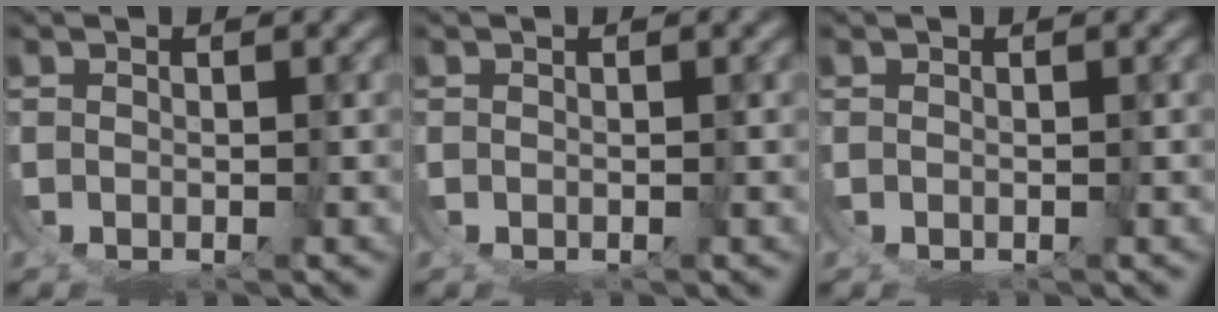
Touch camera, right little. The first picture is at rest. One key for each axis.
{"total": 0.0}
{"total": 0.0}